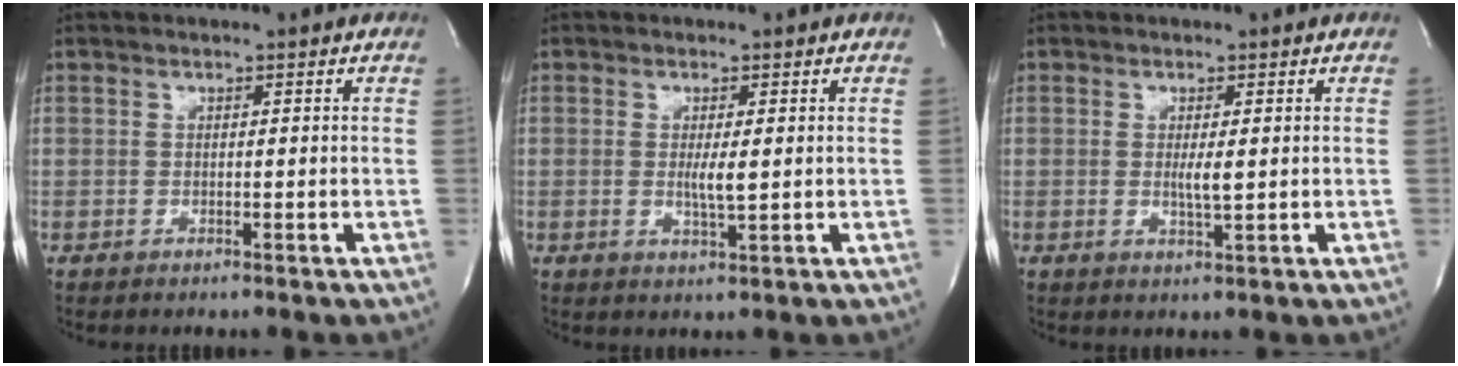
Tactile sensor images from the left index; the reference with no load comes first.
{"total": 2.7, "force": [0.1, 0.2, 2.7], "torque": [-0.055, -0.006, 0.003]}
{"total": 2.3, "force": [0.1, 0.2, 2.2], "torque": [-0.046, -0.005, 0.003]}